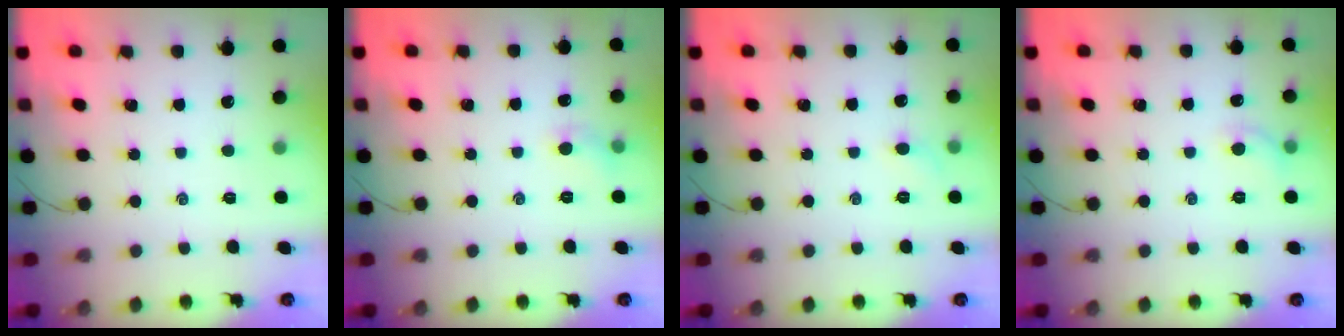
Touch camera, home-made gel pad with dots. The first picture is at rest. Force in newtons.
{"total": 5.2, "press": 4.9, "slide": 1.6}
{"total": 3.5, "press": 3.3, "slide": 1.1}
{"total": 5.3, "press": 5.1, "slide": 1.4}